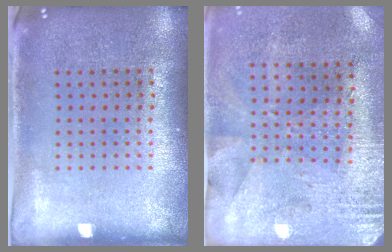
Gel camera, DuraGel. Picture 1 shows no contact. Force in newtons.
{"total": 2.8, "press": 2.2, "slide": 1.6}